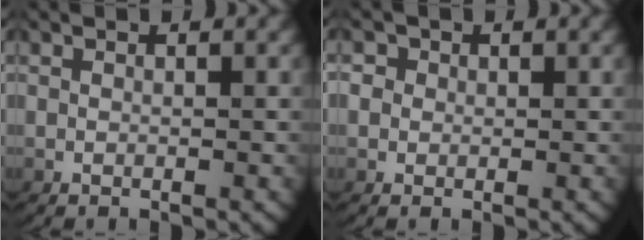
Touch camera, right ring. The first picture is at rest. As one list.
[{"total": 2.4, "force": [0.4, 2.2, 0.7], "torque": [-0.026, -0.003, 0.003]}]